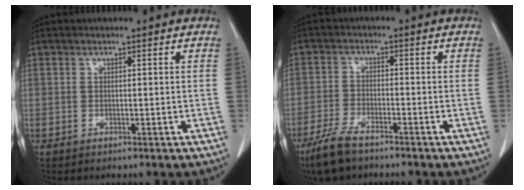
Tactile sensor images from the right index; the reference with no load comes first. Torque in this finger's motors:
{"motor_torque": [0.34, -0.29, 0.20, 0.03]}